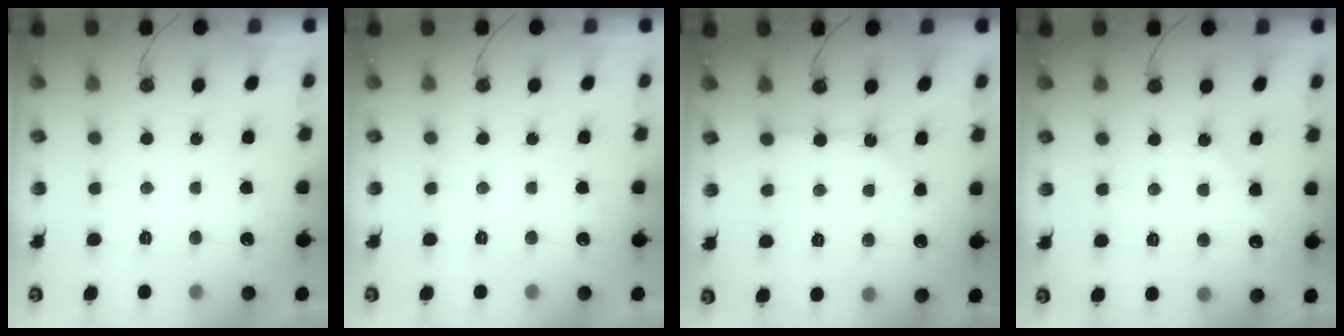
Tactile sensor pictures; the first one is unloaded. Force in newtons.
{"total": 0.0}
{"total": 2.7, "press": 2.7, "slide": 0.5}
{"total": 5.9, "press": 5.9, "slide": 0.7}